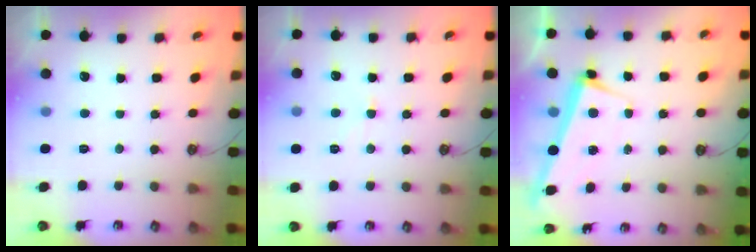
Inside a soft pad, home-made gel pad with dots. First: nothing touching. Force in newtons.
{"total": 1.1, "press": 0.9, "slide": 0.6}
{"total": 2.8, "press": 2.7, "slide": 0.7}